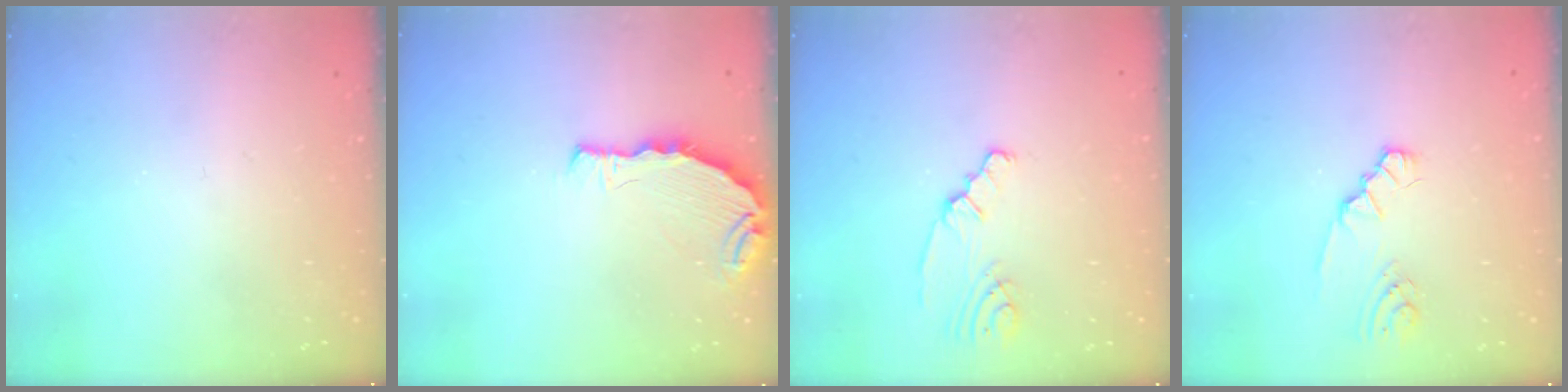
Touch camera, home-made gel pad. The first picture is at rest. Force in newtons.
{"total": 7.2, "press": 5.7, "slide": 4.4}
{"total": 2.3, "press": 2.3, "slide": 0.2}
{"total": 2.1, "press": 2.1, "slide": 0.3}